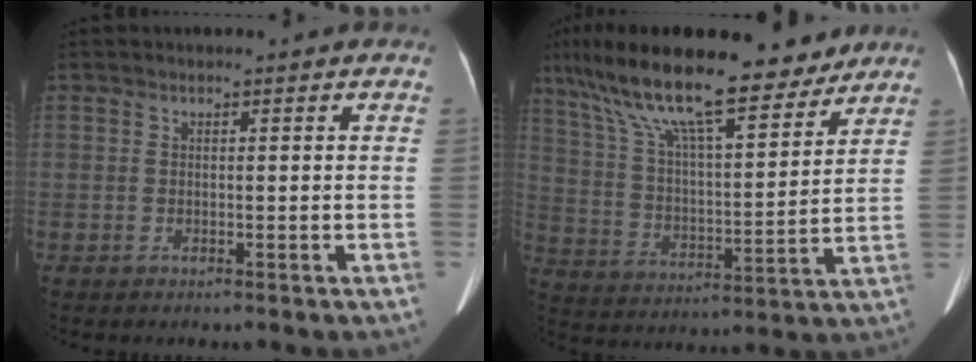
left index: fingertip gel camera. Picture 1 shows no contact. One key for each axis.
{"total": 21.5, "fx": 16.2, "fy": 4.8, "fz": 13.3, "tx": -0.240, "ty": 0.017, "tz": 0.271}